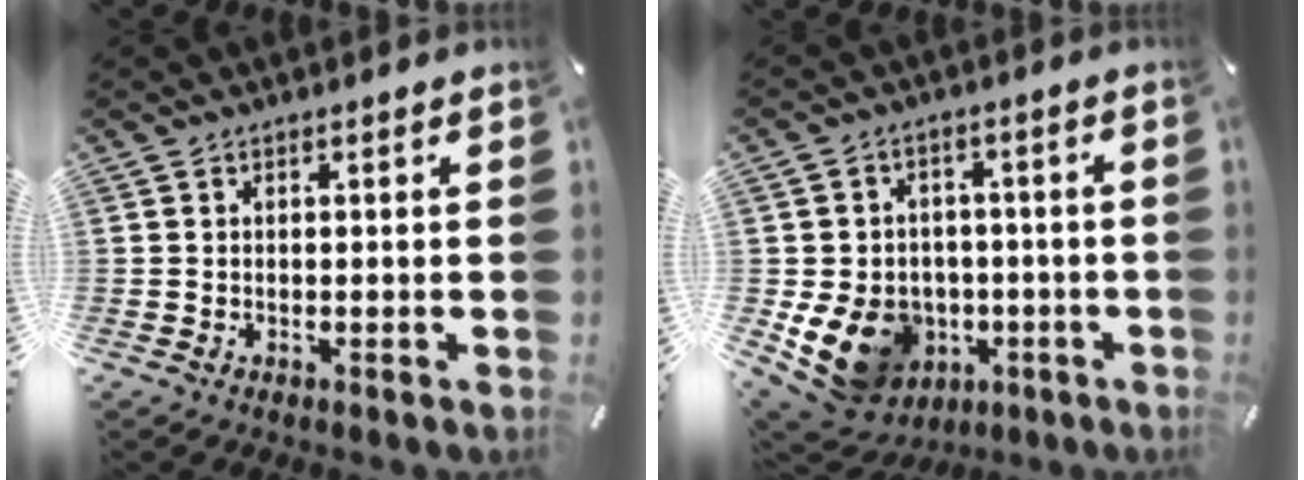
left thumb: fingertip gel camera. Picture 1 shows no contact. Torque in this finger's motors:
{"motor_torque": [0.87, 1.17, 0.51, -0.36, 0.37]}